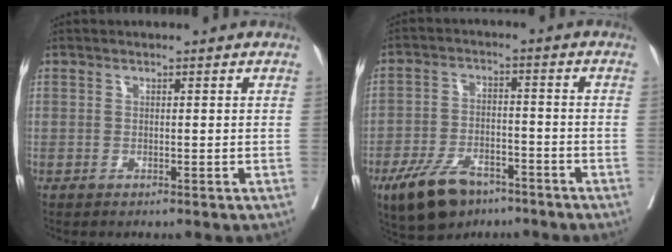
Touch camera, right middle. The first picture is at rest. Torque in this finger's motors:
{"motor_torque": [0.49, -0.46, 0.18, 0.07]}